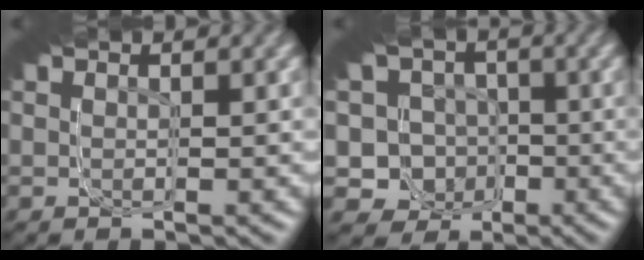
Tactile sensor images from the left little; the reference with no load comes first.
{"total": 12.9, "force": [-3.5, 11.2, 5.3], "torque": [-0.091, -0.052, -0.058]}